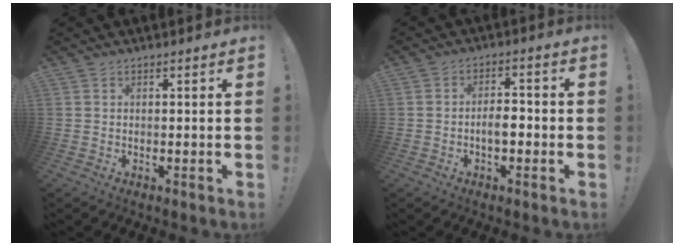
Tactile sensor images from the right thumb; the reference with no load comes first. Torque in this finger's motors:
{"motor_torque": [0.26, 0.18, 0.30, -0.15, 0.15]}